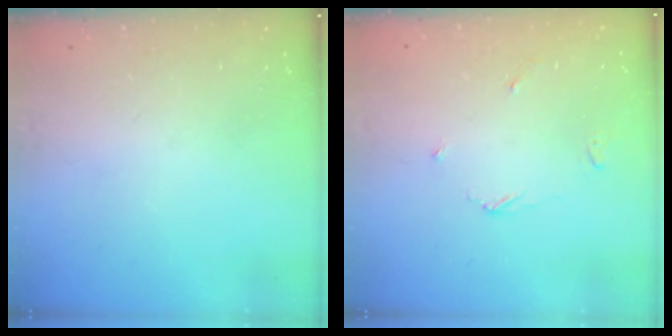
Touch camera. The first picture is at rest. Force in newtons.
{"total": 2.6, "press": 2.6, "slide": 0.5}